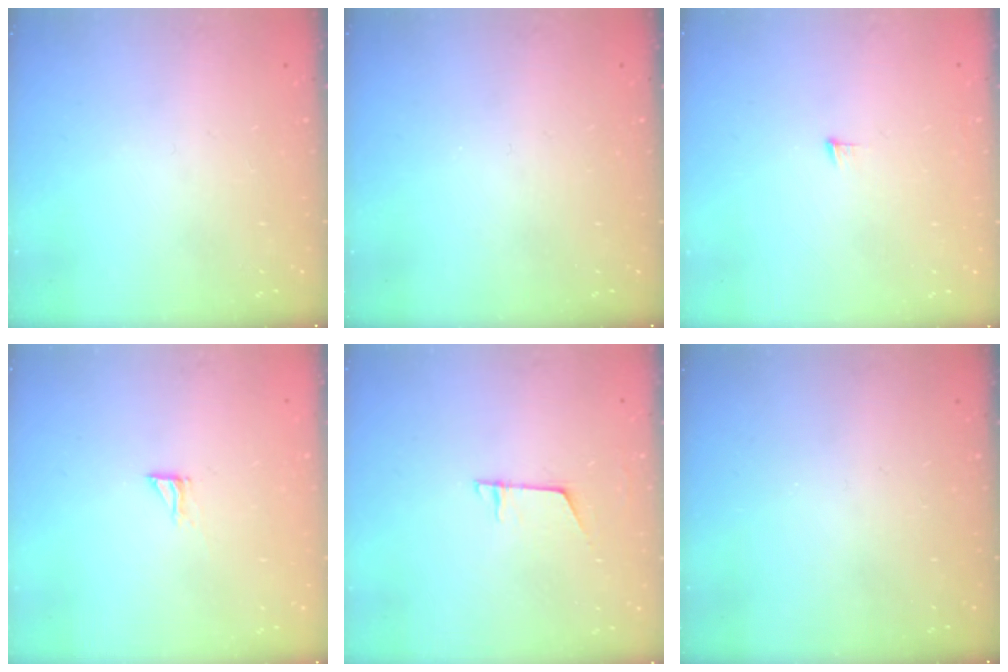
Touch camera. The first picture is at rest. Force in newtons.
{"total": 0.0}
{"total": 3.6, "press": 3.5, "slide": 0.3}
{"total": 4.2, "press": 4.2, "slide": 0.2}
{"total": 5.0, "press": 5.0, "slide": 0.4}
{"total": 0.0}